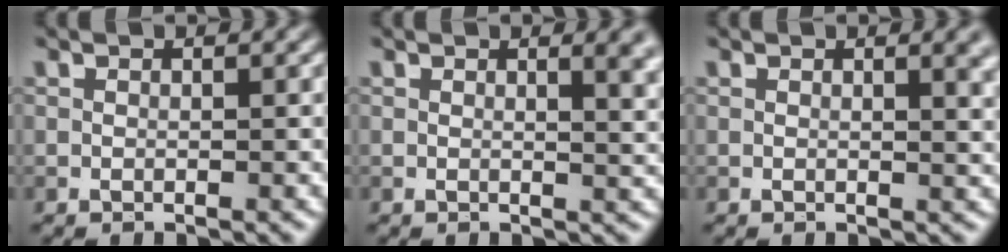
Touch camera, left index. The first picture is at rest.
{"total": 3.6, "force": [1.4, 1.5, 3.0], "torque": [-0.015, 0.010, 0.014]}
{"total": 2.9, "force": [1.2, 1.2, 2.3], "torque": [-0.012, 0.007, 0.014]}